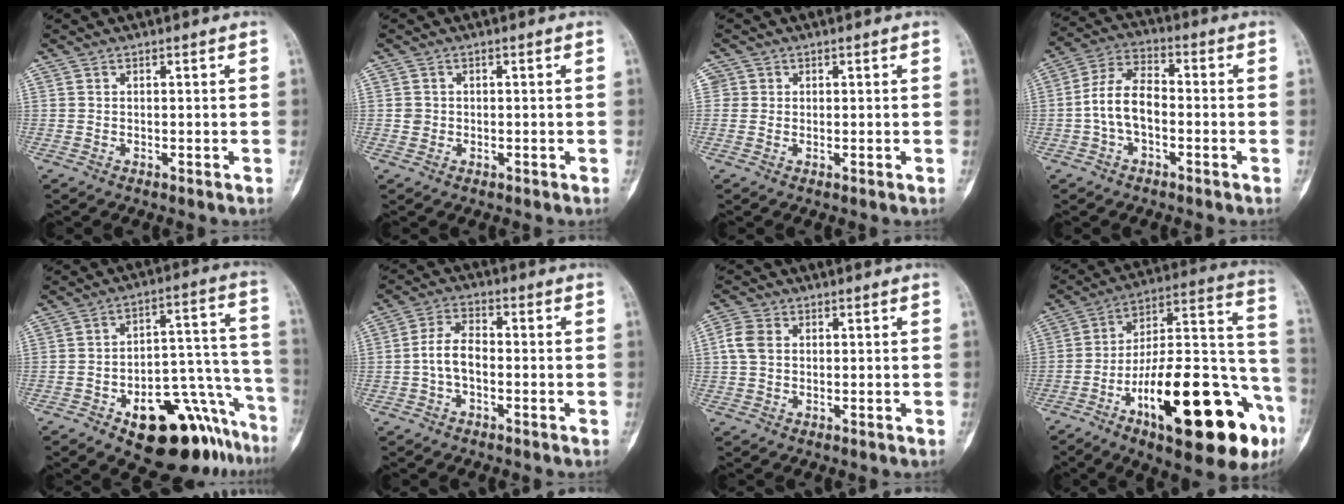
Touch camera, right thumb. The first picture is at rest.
{"total": 1.2, "force": [-0.1, 1.2, 0.2], "torque": [0.001, 0.004, -0.001]}
{"total": 1.5, "force": [0.3, 1.5, 0.0], "torque": [0.012, 0.003, 0.001]}
{"total": 9.0, "force": [-1.6, 5.2, 7.2], "torque": [-0.134, 0.034, -0.041]}
{"total": 20.7, "force": [-12.4, 9.1, 13.9], "torque": [-0.098, 0.116, -0.174]}
{"total": 5.9, "force": [-1.2, 3.3, 4.7], "torque": [-0.085, 0.024, -0.030]}
{"total": 4.4, "force": [0.7, 3.4, 2.7], "torque": [-0.060, 0.010, 0.009]}
{"total": 31.3, "force": [-13.8, 10.7, 26.0], "torque": [-0.343, 0.070, -0.205]}